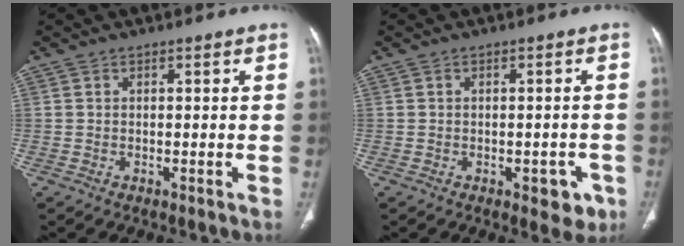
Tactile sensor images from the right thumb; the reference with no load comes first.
{"total": 4.9, "force": [-2.2, 2.7, 3.4], "torque": [-0.015, 0.007, -0.022]}